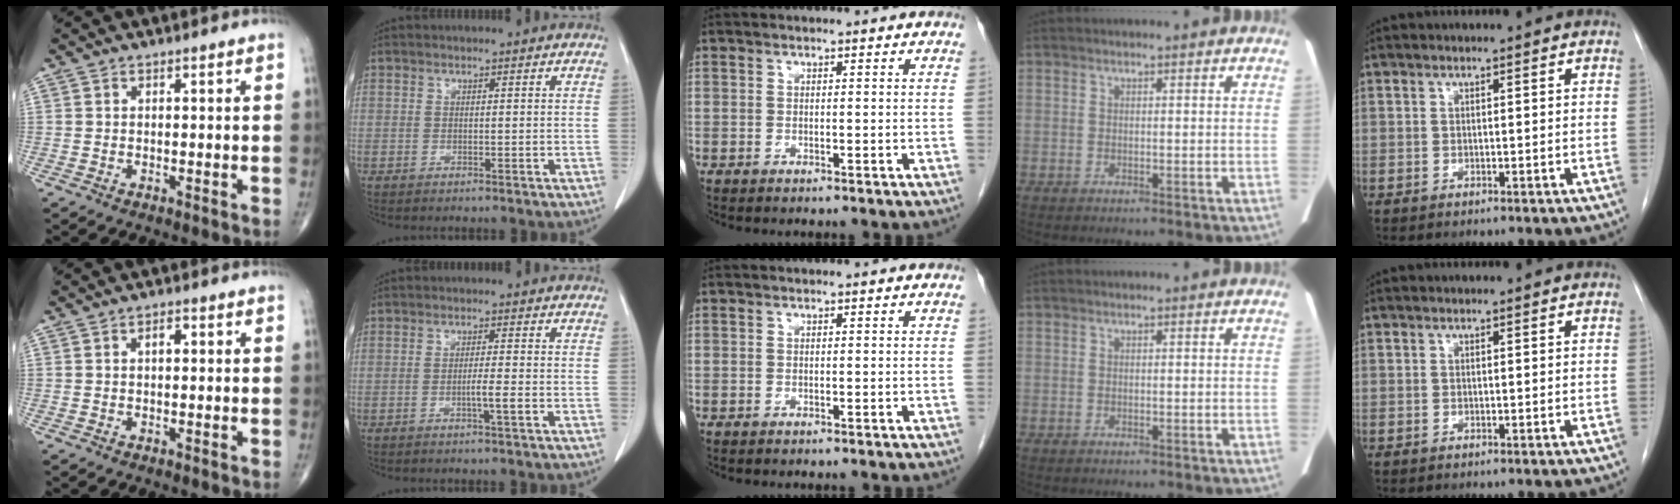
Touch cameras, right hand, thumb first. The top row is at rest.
{"thumb": {"total": 1.8, "force": [0.3, 0.9, 1.5], "torque": [-0.020, 0.005, 0.002]}, "index": {"total": 2.6, "force": [-1.0, -0.3, 2.4], "torque": [-0.043, -0.002, -0.018]}}